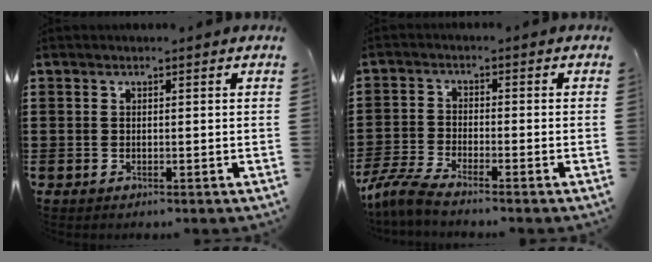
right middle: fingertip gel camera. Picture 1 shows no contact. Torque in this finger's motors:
{"motor_torque": [1.15, -0.72, 0.12, 0.05]}